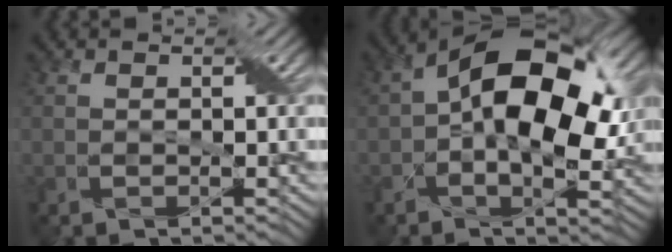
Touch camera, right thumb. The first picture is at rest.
{"total": 15.1, "force": [1.8, 8.4, 12.4], "torque": [-0.196, 0.012, 0.021]}